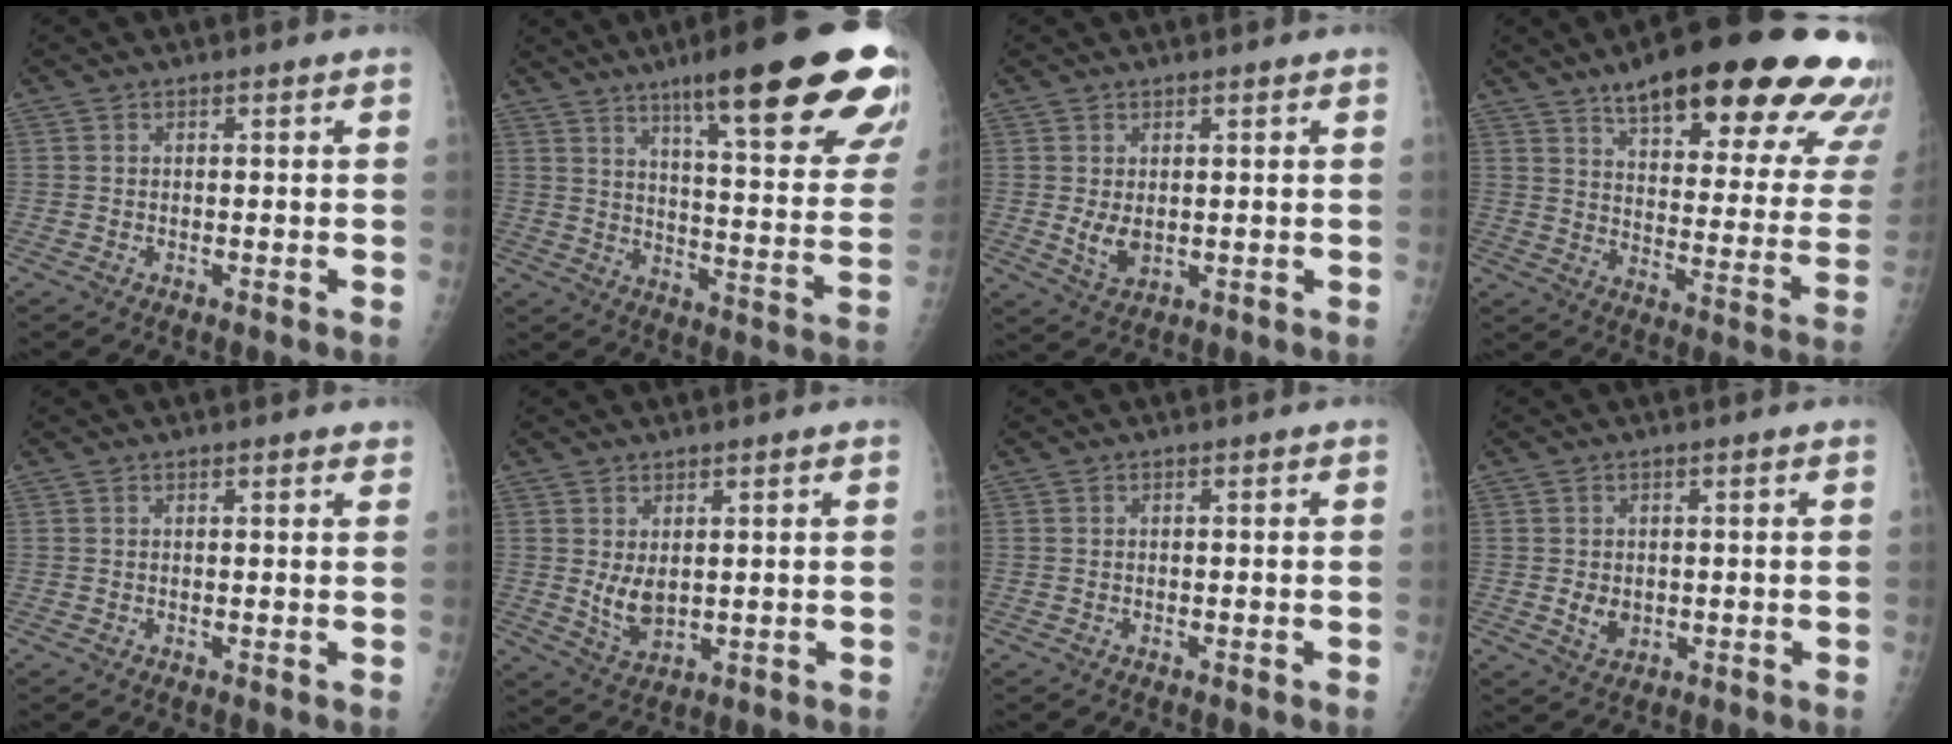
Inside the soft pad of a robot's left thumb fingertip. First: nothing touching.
{"total": 27.5, "force": [17.1, 4.4, 21.1], "torque": [-0.248, -0.057, 0.239]}
{"total": 3.8, "force": [0.6, 2.2, 3.1], "torque": [-0.049, -0.013, 0.020]}
{"total": 29.8, "force": [20.8, 8.2, 19.7], "torque": [-0.220, -0.075, 0.274]}
{"total": 2.3, "force": [1.8, 0.6, 1.2], "torque": [-0.005, 0.000, 0.020]}
{"total": 5.1, "force": [1.3, 2.7, 4.1], "torque": [-0.065, -0.021, 0.035]}
{"total": 0.0}
{"total": 3.0, "force": [0.1, 2.2, 1.9], "torque": [-0.026, -0.005, 0.011]}